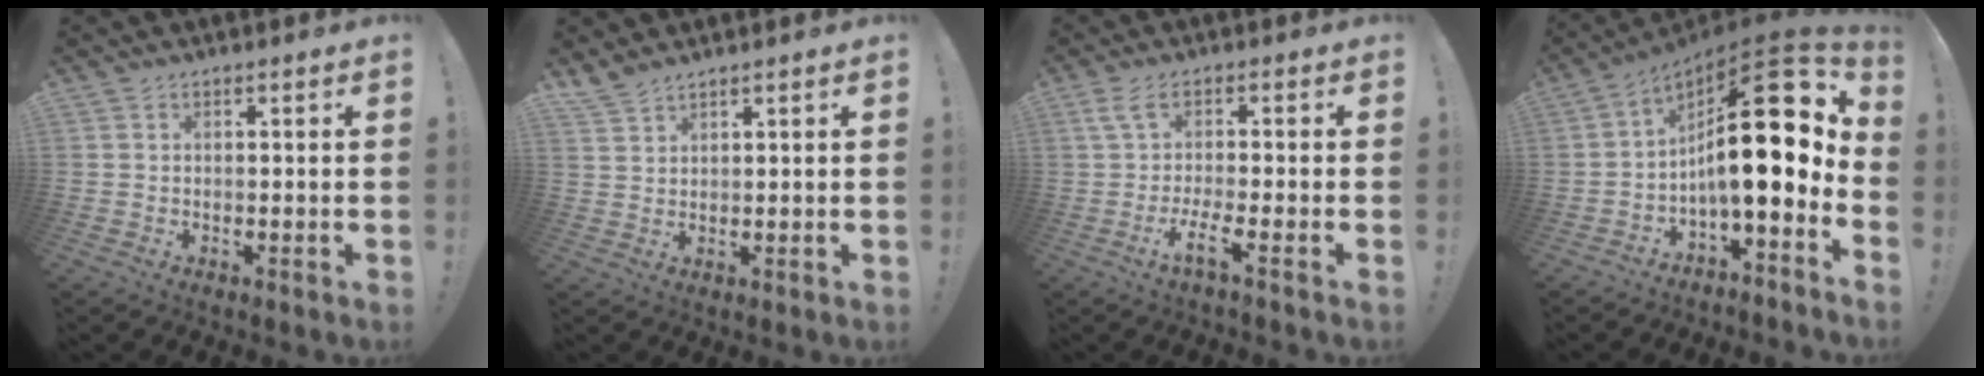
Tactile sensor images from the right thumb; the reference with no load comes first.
{"total": 3.7, "force": [3.3, 0.9, 1.3], "torque": [-0.026, -0.022, 0.064]}
{"total": 6.6, "force": [-1.0, 0.3, 6.5], "torque": [-0.138, -0.011, -0.022]}
{"total": 22.7, "force": [3.7, 6.8, 21.3], "torque": [-0.345, -0.027, 0.060]}